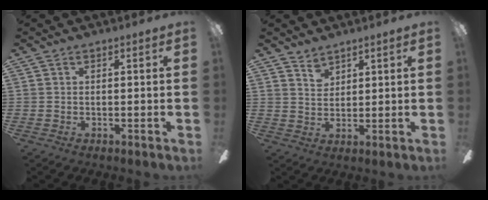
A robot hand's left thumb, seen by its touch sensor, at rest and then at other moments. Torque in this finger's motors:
{"motor_torque": [0.17, -0.28, -0.02, -0.16, -0.01]}